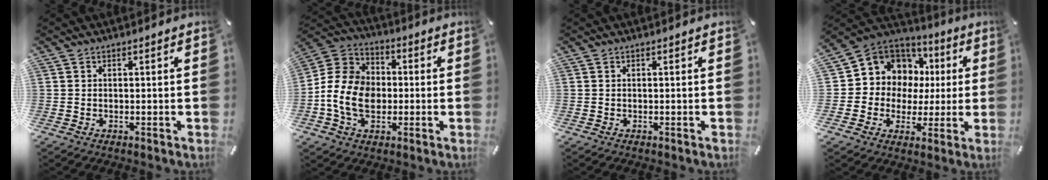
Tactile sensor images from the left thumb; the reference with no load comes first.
{"total": 12.3, "force": [-2.6, 9.9, 6.9], "torque": [-0.162, 0.023, -0.047]}
{"total": 0.0}
{"total": 10.4, "force": [3.2, 9.8, 1.3], "torque": [-0.036, -0.040, 0.070]}